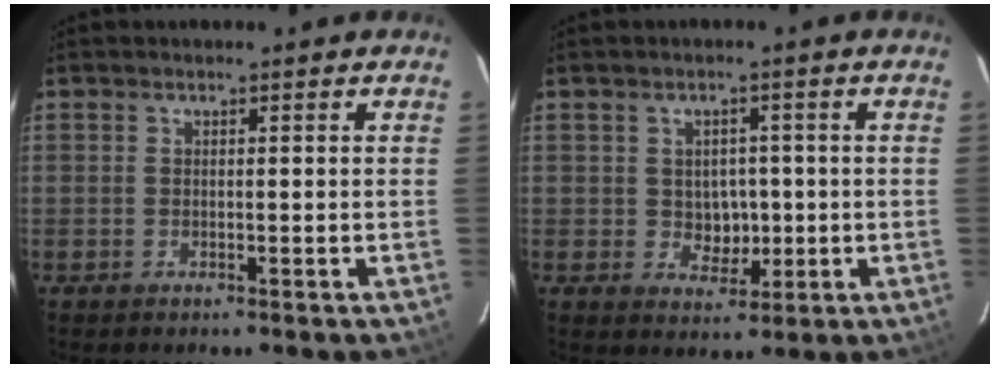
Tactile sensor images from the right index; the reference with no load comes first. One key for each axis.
{"total": 4.5, "fx": -0.1, "fy": 4.0, "fz": 2.0, "tx": -0.036, "ty": 0.007, "tz": 0.007}